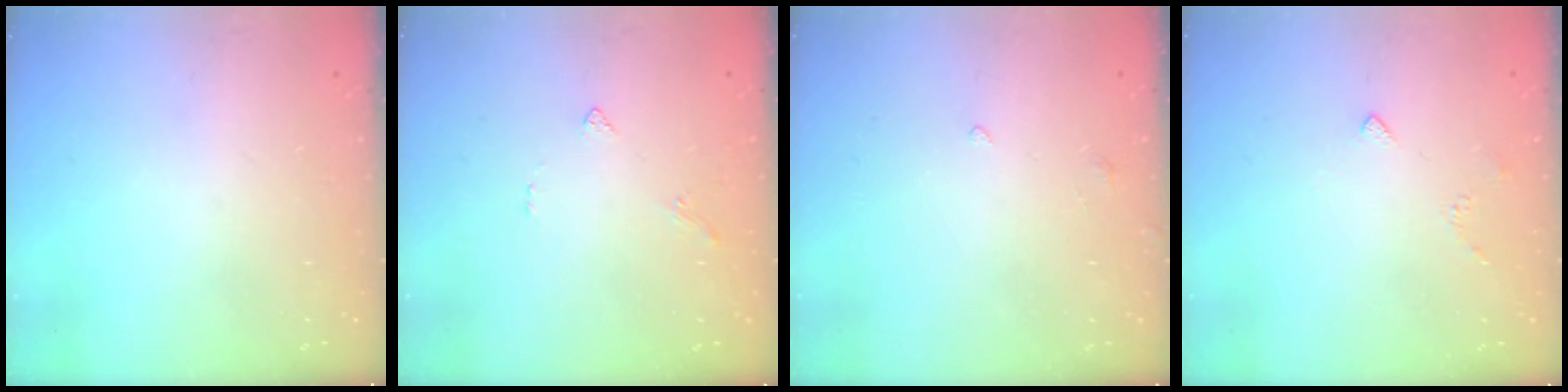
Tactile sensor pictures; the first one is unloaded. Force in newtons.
{"total": 1.6, "press": 1.5, "slide": 0.5}
{"total": 0.0}
{"total": 3.3, "press": 3.2, "slide": 0.8}